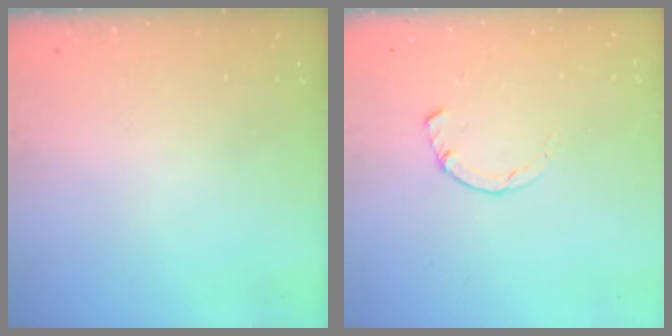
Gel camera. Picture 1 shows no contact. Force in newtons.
{"total": 2.3, "press": 2.3, "slide": 0.1}